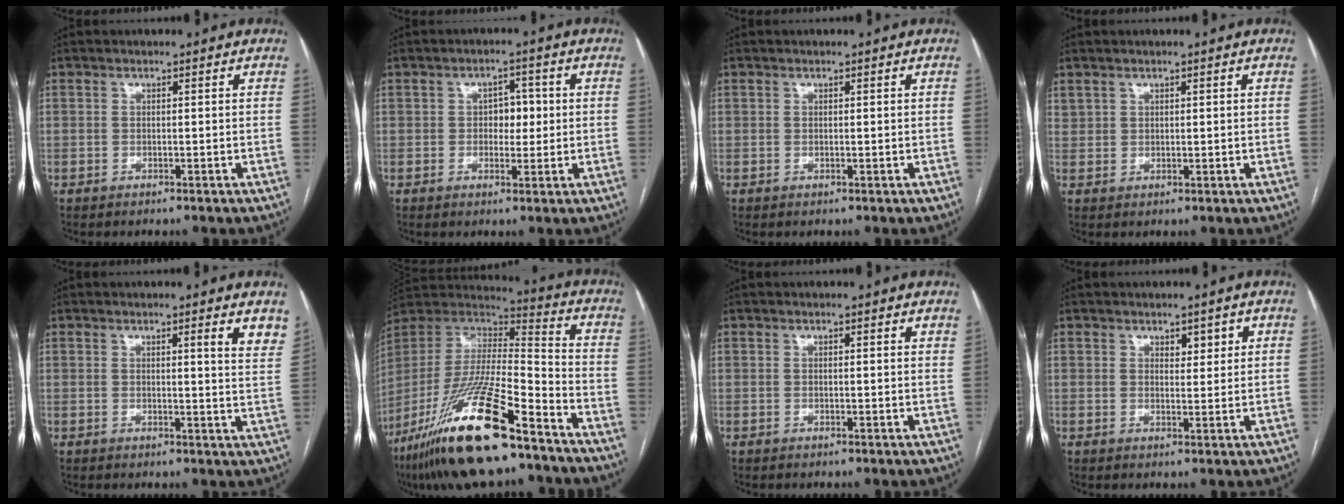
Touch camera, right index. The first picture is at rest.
{"total": 3.9, "force": [0.2, 2.5, 3.0], "torque": [-0.036, 0.010, 0.004]}
{"total": 0.0}
{"total": 1.6, "force": [1.2, 1.1, 0.3], "torque": [-0.001, 0.005, 0.025]}
{"total": 5.3, "force": [3.6, 0.3, 3.8], "torque": [-0.037, -0.017, 0.029]}
{"total": 24.5, "force": [-15.9, 3.8, 18.2], "torque": [-0.365, -0.044, -0.292]}
{"total": 9.0, "force": [7.9, 2.9, 3.1], "torque": [0.005, -0.033, 0.060]}
{"total": 2.6, "force": [1.4, 1.4, 1.7], "torque": [-0.018, 0.000, 0.023]}